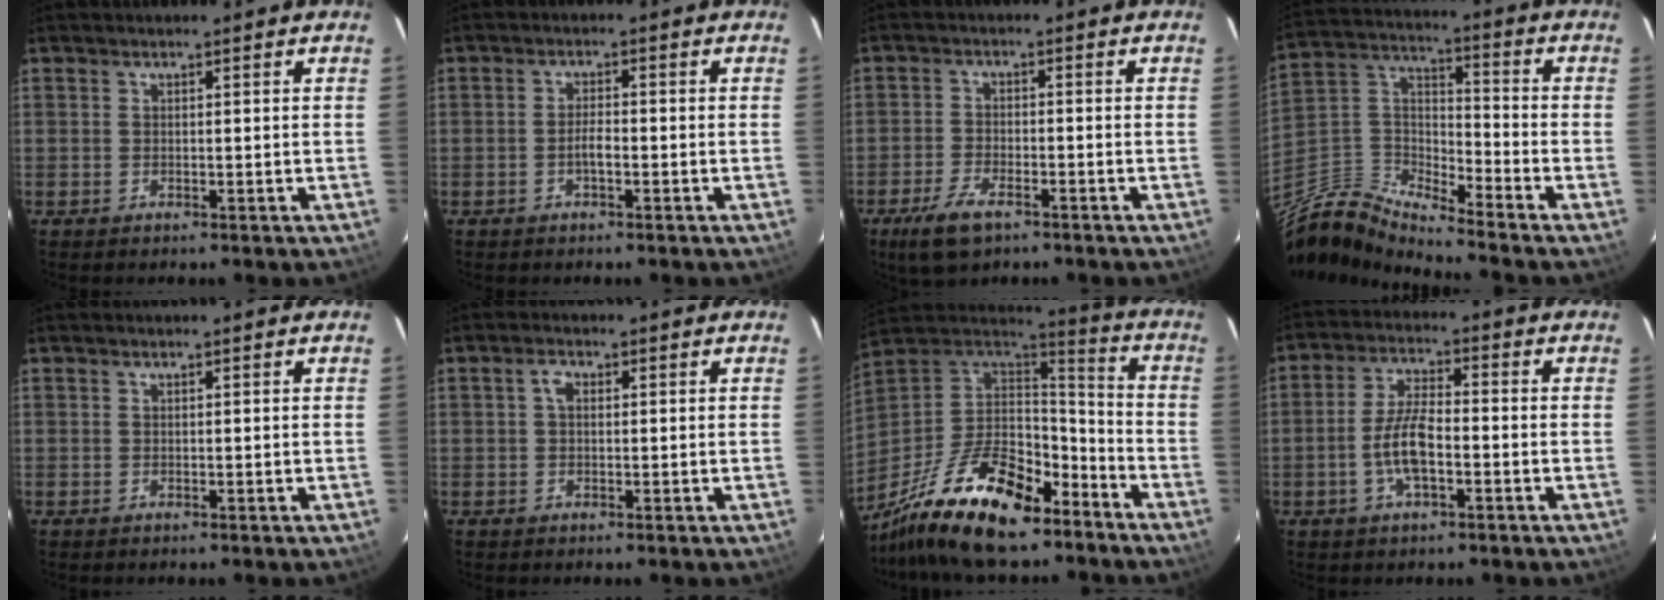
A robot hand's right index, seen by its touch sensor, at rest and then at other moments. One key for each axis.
{"total": 2.1, "fx": -1.0, "fy": 0.5, "fz": 1.9, "tx": -0.038, "ty": 0.002, "tz": -0.018}
{"total": 7.3, "fx": -4.7, "fy": 3.1, "fz": 4.6, "tx": -0.116, "ty": -0.013, "tz": -0.089}
{"total": 10.7, "fx": -9.9, "fy": 1.0, "fz": 3.9, "tx": -0.105, "ty": 0.012, "tz": -0.213}
{"total": 0.0}
{"total": 1.8, "fx": 0.3, "fy": 1.2, "fz": 1.3, "tx": -0.027, "ty": 0.008, "tz": 0.003}
{"total": 24.3, "fx": -16.9, "fy": 10.0, "fz": 14.3, "tx": -0.291, "ty": -0.010, "tz": -0.279}
{"total": 7.4, "fx": -2.4, "fy": 2.5, "fz": 6.5, "tx": -0.135, "ty": 0.005, "tz": -0.046}